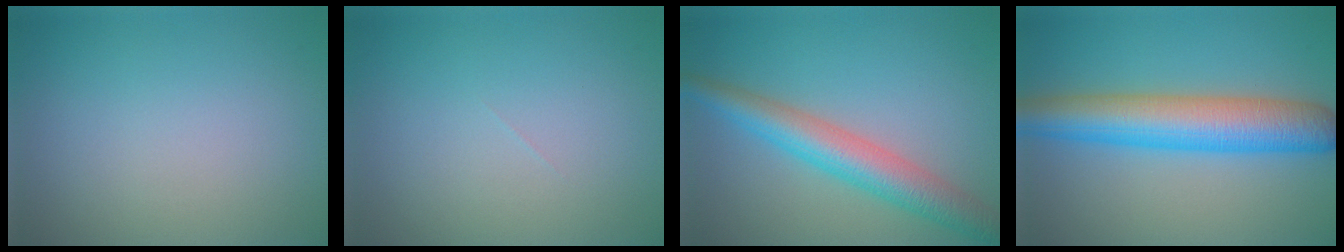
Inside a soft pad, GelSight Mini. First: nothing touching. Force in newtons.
{"total": 0.0}
{"total": 5.5, "press": 5.5, "slide": 0.1}
{"total": 8.0, "press": 8.0, "slide": 0.2}